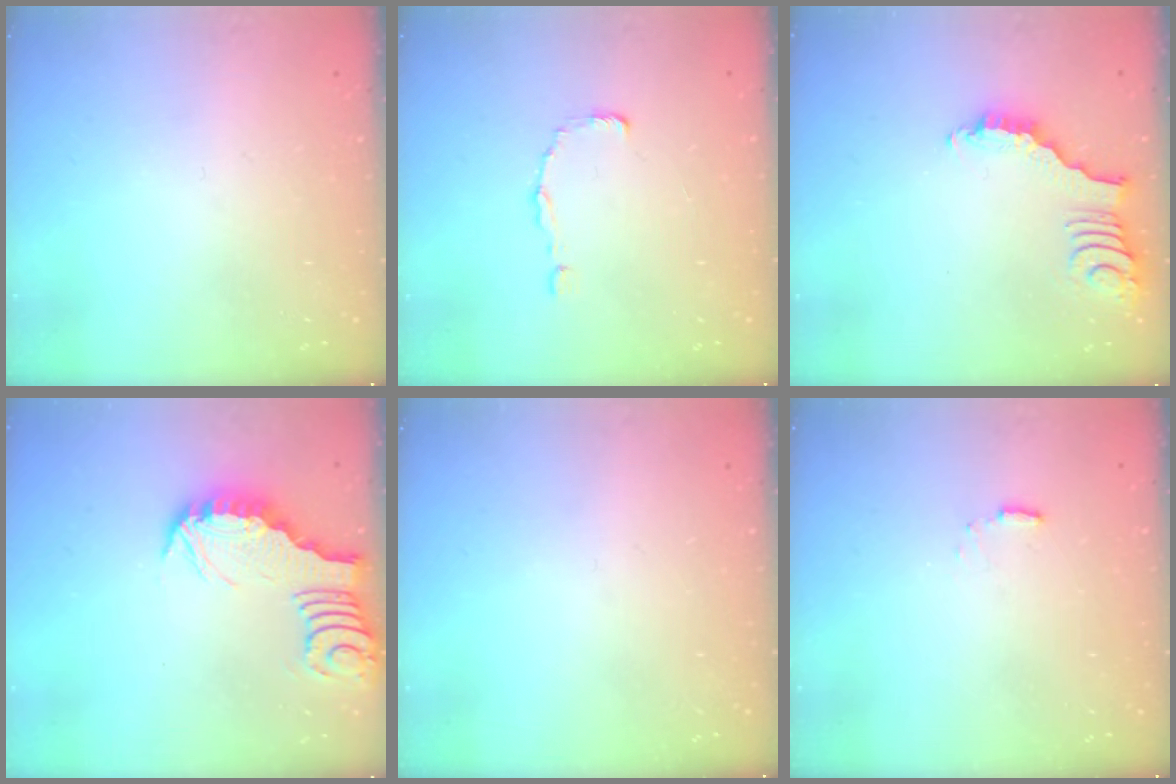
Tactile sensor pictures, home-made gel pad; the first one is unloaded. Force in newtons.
{"total": 0.0}
{"total": 3.3, "press": 3.2, "slide": 0.5}
{"total": 2.9, "press": 2.8, "slide": 0.3}
{"total": 0.0}
{"total": 2.9, "press": 2.9, "slide": 0.5}